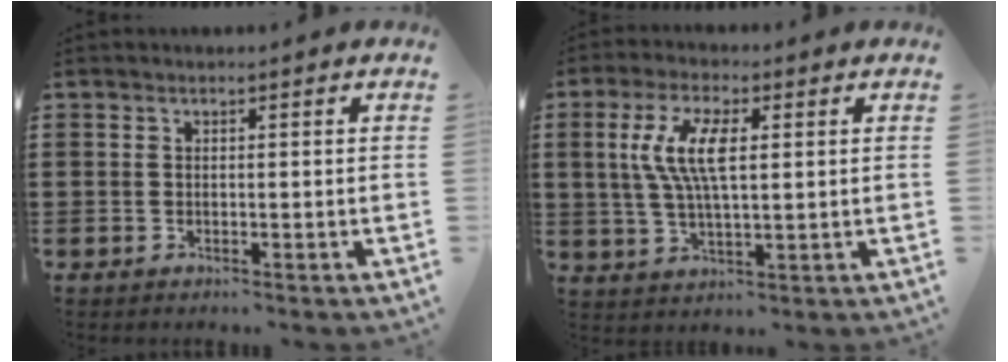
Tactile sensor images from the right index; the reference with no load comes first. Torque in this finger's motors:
{"motor_torque": [0.73, -0.20, 0.78, 0.21]}